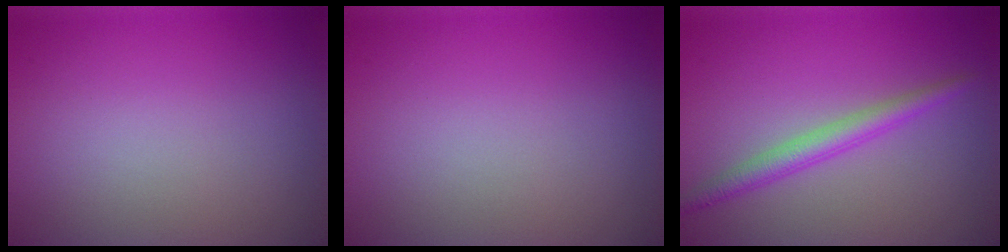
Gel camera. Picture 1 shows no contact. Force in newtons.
{"total": 0.0}
{"total": 2.6, "press": 2.6, "slide": 0.0}